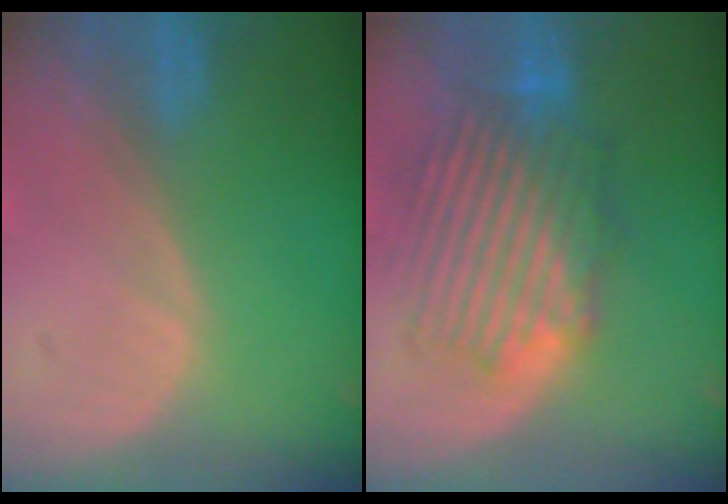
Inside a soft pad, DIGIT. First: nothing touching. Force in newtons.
{"total": 8.9, "press": 8.6, "slide": 2.3}